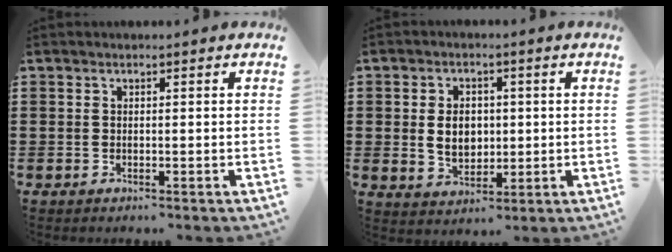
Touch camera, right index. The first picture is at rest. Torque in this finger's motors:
{"motor_torque": [2.14, 0.00, 0.60, 0.16]}